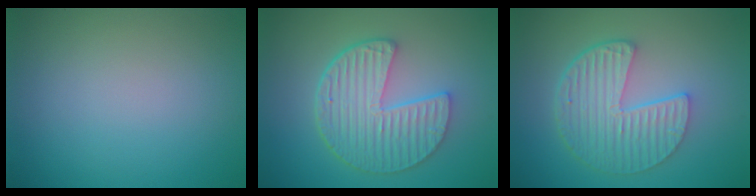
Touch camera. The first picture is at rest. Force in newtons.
{"total": 6.3, "press": 4.7, "slide": 4.1}
{"total": 5.9, "press": 4.3, "slide": 4.0}